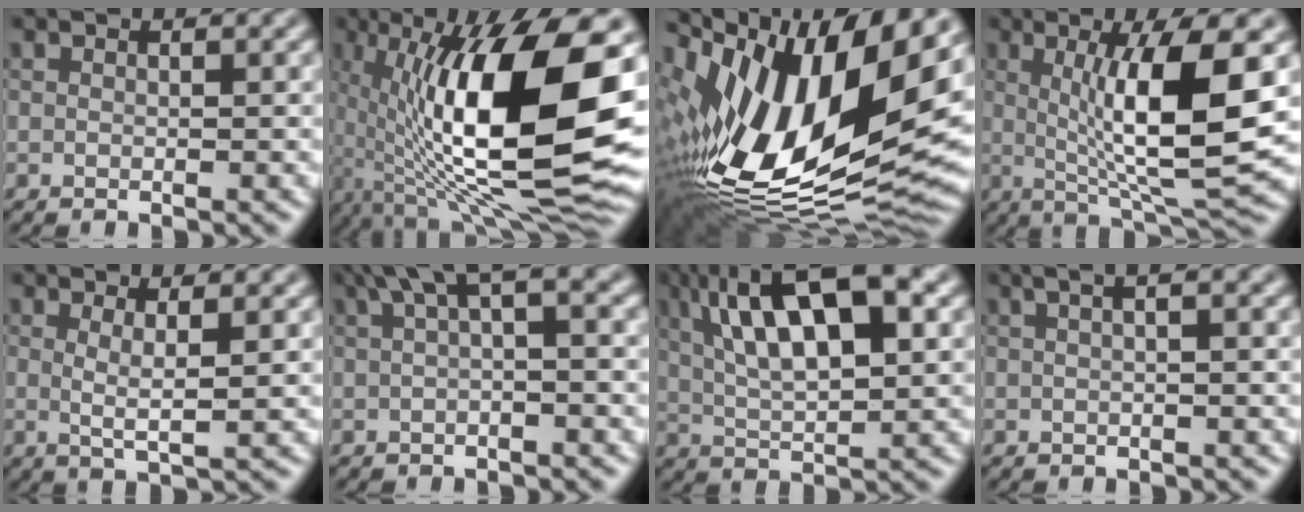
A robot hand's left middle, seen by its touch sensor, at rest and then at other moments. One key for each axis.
{"total": 16.2, "fx": 0.9, "fy": 5.4, "fz": 15.2, "tx": -0.246, "ty": -0.004, "tz": 0.016}
{"total": 18.0, "fx": 1.9, "fy": 8.9, "fz": 15.5, "tx": -0.298, "ty": -0.003, "tz": 0.027}
{"total": 9.8, "fx": 1.1, "fy": 1.9, "fz": 9.5, "tx": -0.140, "ty": -0.013, "tz": 0.029}
{"total": 2.3, "fx": 0.7, "fy": 0.5, "fz": 2.2, "tx": -0.038, "ty": -0.007, "tz": 0.011}
{"total": 3.9, "fx": 1.2, "fy": 0.8, "fz": 3.6, "tx": -0.061, "ty": 0.016, "tz": 0.018}
{"total": 11.3, "fx": 4.2, "fy": 4.1, "fz": 9.6, "tx": -0.163, "ty": 0.014, "tz": 0.067}
{"total": 4.0, "fx": 1.5, "fy": 1.8, "fz": 3.2, "tx": -0.023, "ty": 0.023, "tz": -0.002}